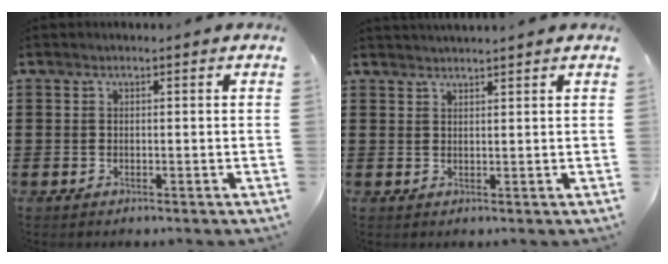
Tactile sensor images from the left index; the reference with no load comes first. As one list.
[{"total": 1.4, "force": [1.4, -0.2, 0.0], "torque": [-0.003, 0.000, 0.028]}]